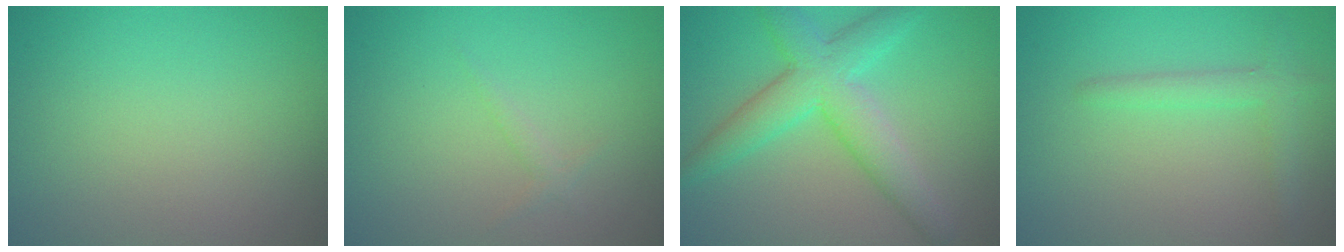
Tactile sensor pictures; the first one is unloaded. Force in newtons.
{"total": 0.8, "press": 0.8, "slide": 0.1}
{"total": 5.8, "press": 5.8, "slide": 0.2}
{"total": 2.1, "press": 2.1, "slide": 0.1}